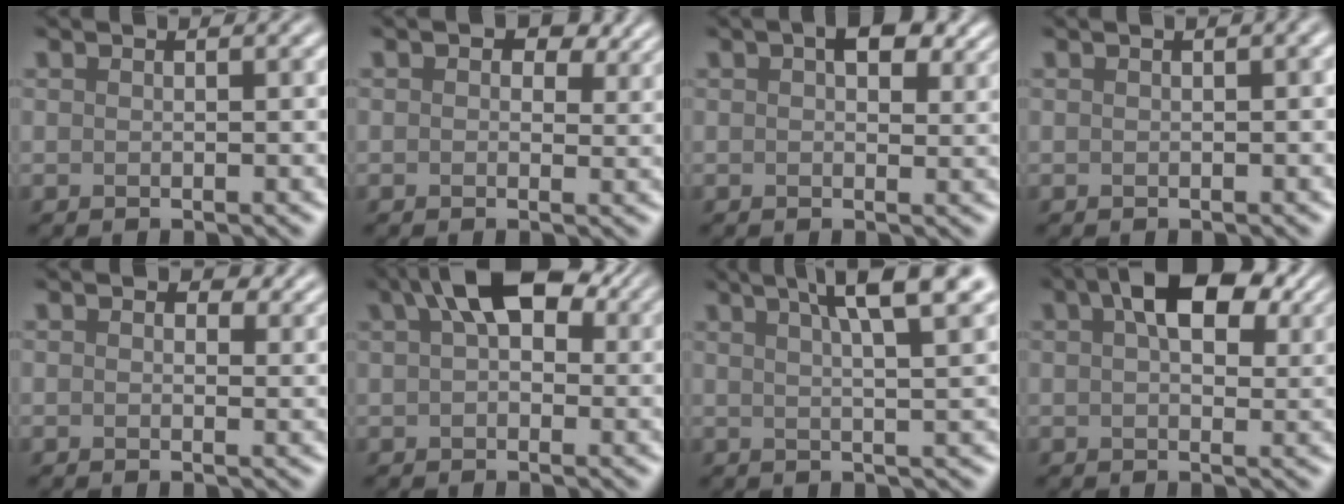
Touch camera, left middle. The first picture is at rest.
{"total": 4.1, "force": [1.9, 2.4, 2.8], "torque": [-0.033, -0.001, 0.022]}
{"total": 4.0, "force": [1.7, 2.1, 2.9], "torque": [-0.039, 0.003, 0.025]}
{"total": 1.1, "force": [0.3, 0.2, 1.0], "torque": [-0.014, 0.008, 0.004]}
{"total": 1.8, "force": [1.0, 1.0, 1.2], "torque": [-0.014, -0.003, 0.013]}
{"total": 7.8, "force": [3.6, 4.0, 5.6], "torque": [-0.080, 0.026, 0.040]}
{"total": 8.1, "force": [4.5, 2.1, 6.4], "torque": [-0.058, 0.033, 0.039]}
{"total": 8.6, "force": [3.8, 4.4, 6.3], "torque": [-0.094, 0.016, 0.052]}